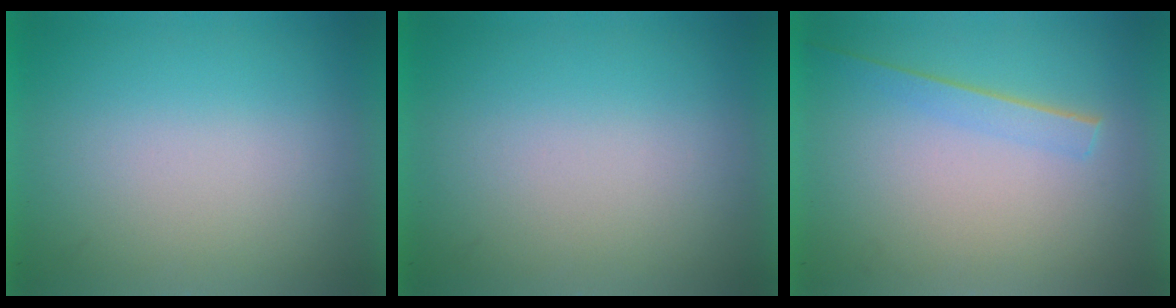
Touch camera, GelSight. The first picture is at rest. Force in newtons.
{"total": 0.0}
{"total": 1.4}